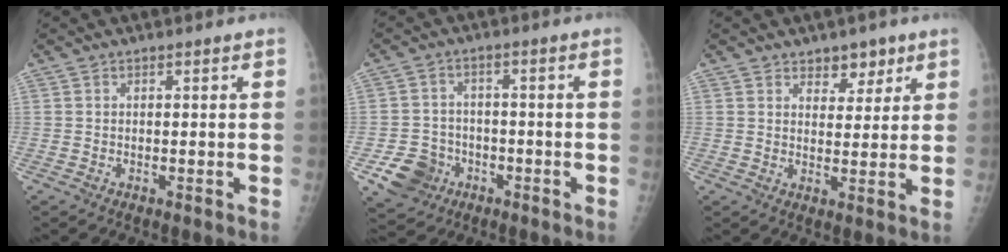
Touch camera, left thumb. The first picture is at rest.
{"total": 7.7, "force": [-3.4, 6.5, 2.2], "torque": [-0.023, 0.020, -0.051]}
{"total": 4.9, "force": [3.3, 3.0, 2.1], "torque": [0.002, -0.020, 0.049]}